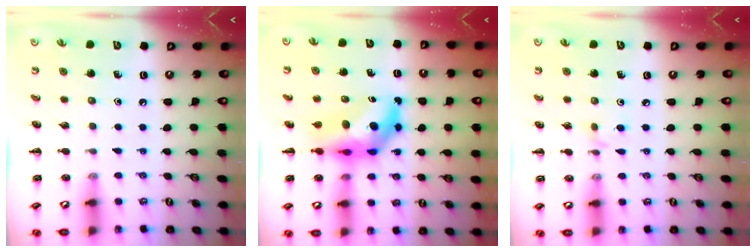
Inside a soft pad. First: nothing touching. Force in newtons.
{"total": 9.2, "press": 8.6, "slide": 3.1}
{"total": 2.7, "press": 2.5, "slide": 1.0}